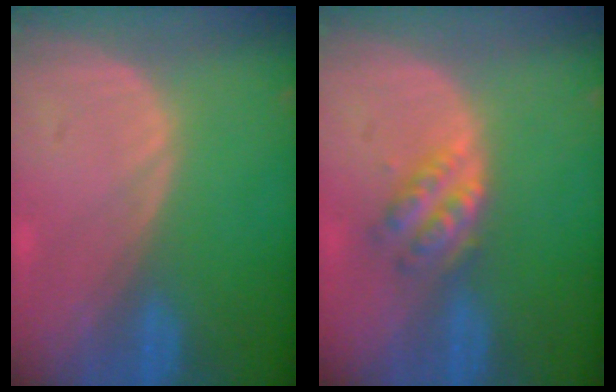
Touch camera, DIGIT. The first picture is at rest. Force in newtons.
{"total": 4.7, "press": 4.2, "slide": 2.2}